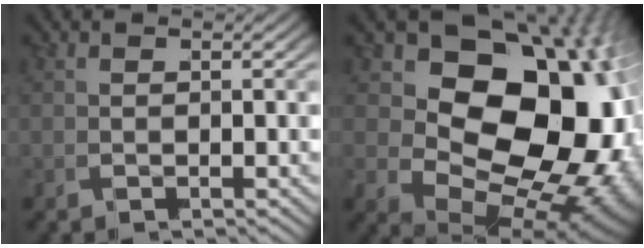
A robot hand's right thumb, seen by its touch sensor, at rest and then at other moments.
{"total": 21.8, "force": [1.8, 15.0, 15.7], "torque": [-0.231, -0.070, 0.061]}